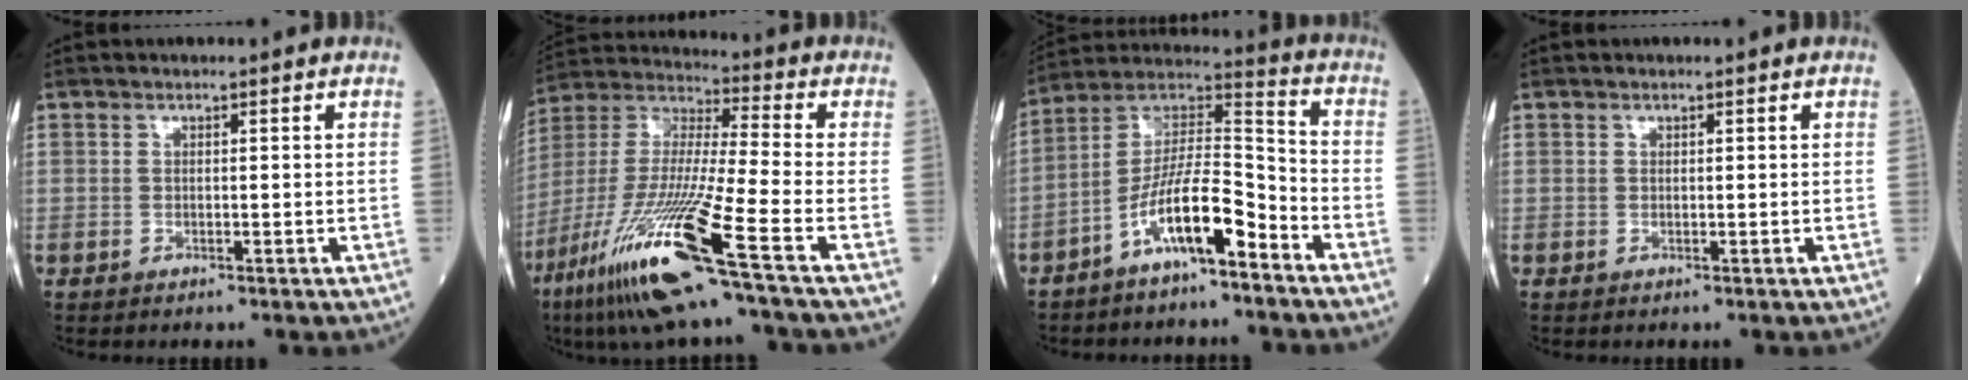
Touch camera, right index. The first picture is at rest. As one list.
[{"total": 20.5, "force": [-11.2, -0.5, 17.1], "torque": [-0.387, -0.062, -0.218]}, {"total": 12.2, "force": [-6.7, 2.3, 9.9], "torque": [-0.186, 0.015, -0.124]}, {"total": 0.0}]